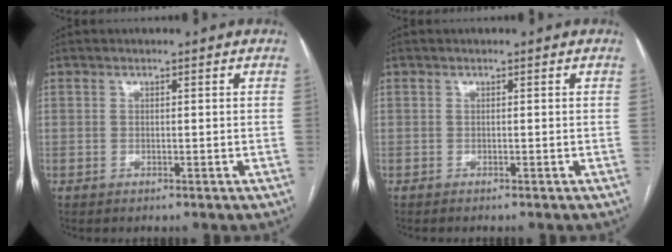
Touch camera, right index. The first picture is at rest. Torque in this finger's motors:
{"motor_torque": [0.09, -0.10, 0.03, 0.01]}